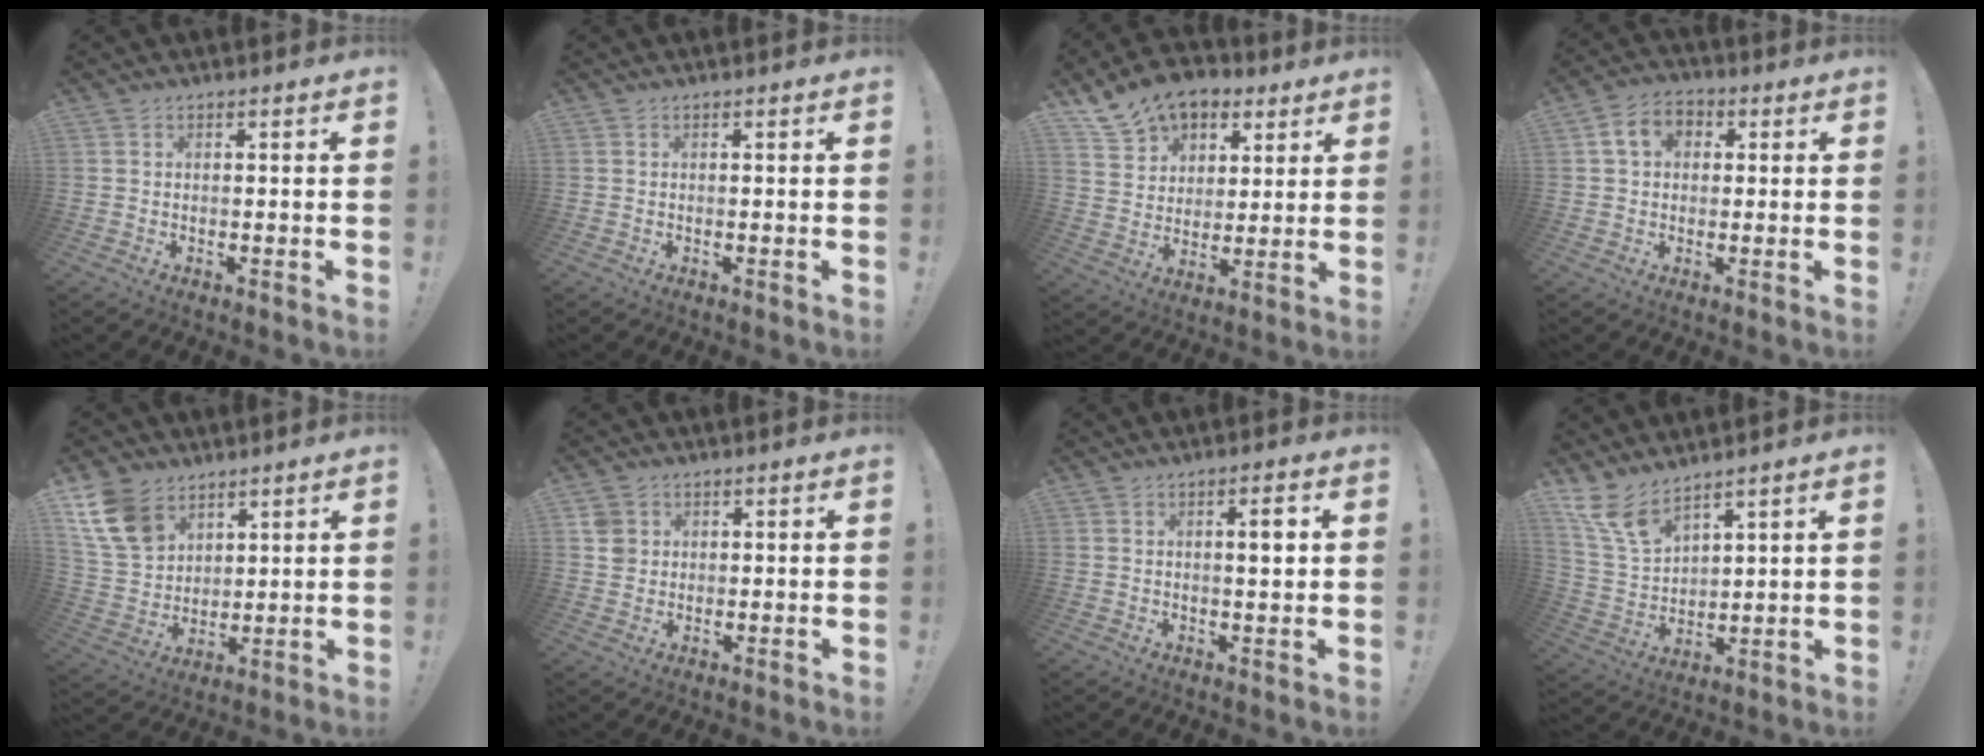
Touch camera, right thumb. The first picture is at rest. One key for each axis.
{"total": 0.0}
{"total": 12.8, "fx": 8.6, "fy": 8.5, "fz": 4.2, "tx": -0.076, "ty": -0.055, "tz": 0.168}
{"total": 7.8, "fx": 2.1, "fy": 6.0, "fz": 4.6, "tx": -0.069, "ty": 0.010, "tz": 0.041}
{"total": 13.9, "fx": 8.1, "fy": 9.5, "fz": 6.1, "tx": -0.113, "ty": -0.035, "tz": 0.165}
{"total": 4.1, "fx": 1.1, "fy": 3.8, "fz": 1.2, "tx": -0.011, "ty": 0.004, "tz": 0.022}
{"total": 3.5, "fx": 0.6, "fy": 0.5, "fz": 3.4, "tx": -0.041, "ty": -0.006, "tz": 0.002}
{"total": 10.2, "fx": 8.1, "fy": 3.9, "fz": 4.8, "tx": -0.103, "ty": -0.052, "tz": 0.159}